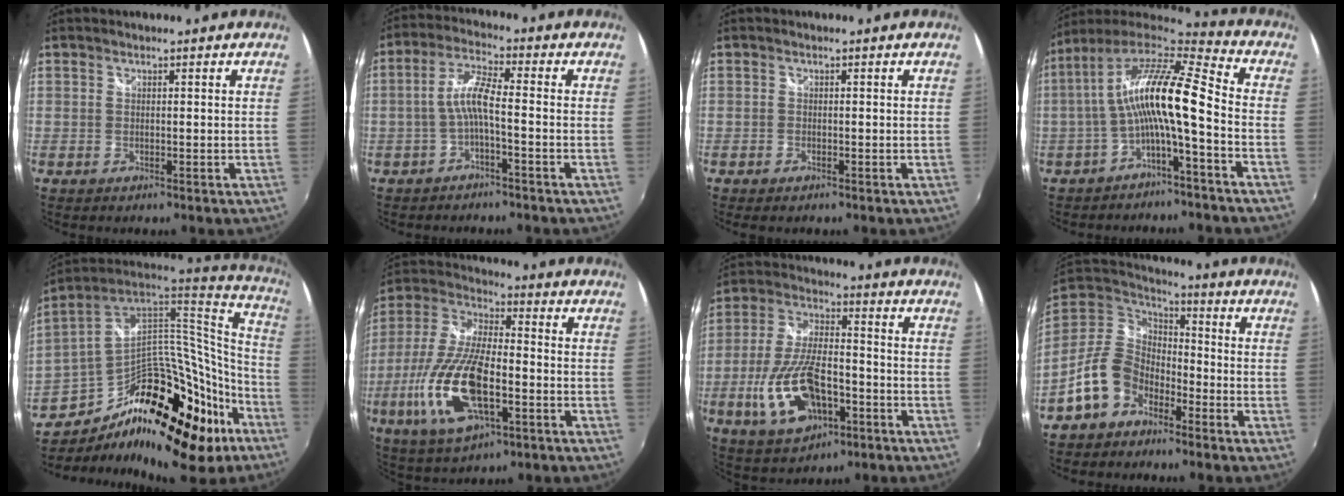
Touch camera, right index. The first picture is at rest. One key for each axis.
{"total": 5.6, "fx": -1.9, "fy": 0.7, "fz": 5.2, "tx": -0.119, "ty": 0.013, "tz": -0.035}
{"total": 1.0, "fx": -0.7, "fy": 0.5, "fz": 0.4, "tx": -0.010, "ty": -0.002, "tz": -0.015}
{"total": 14.7, "fx": -1.5, "fy": 2.3, "fz": 14.5, "tx": -0.270, "ty": 0.015, "tz": -0.033}
{"total": 34.7, "fx": -16.0, "fy": 19.2, "fz": 24.1, "tx": -0.440, "ty": 0.024, "tz": -0.233}
{"total": 19.3, "fx": -5.9, "fy": 7.6, "fz": 16.7, "tx": -0.358, "ty": -0.020, "tz": -0.110}
{"total": 16.4, "fx": -6.0, "fy": 7.9, "fz": 13.0, "tx": -0.281, "ty": -0.007, "tz": -0.098}
{"total": 12.0, "fx": -6.9, "fy": 8.1, "fz": 5.4, "tx": -0.124, "ty": 0.026, "tz": -0.131}